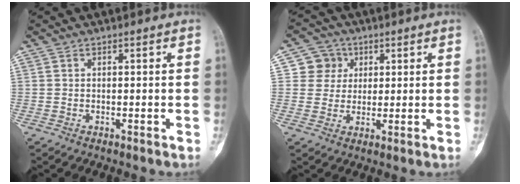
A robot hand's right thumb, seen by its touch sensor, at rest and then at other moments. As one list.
[{"total": 5.7, "force": [1.7, 5.4, 0.7], "torque": [0.019, 0.002, 0.024]}]